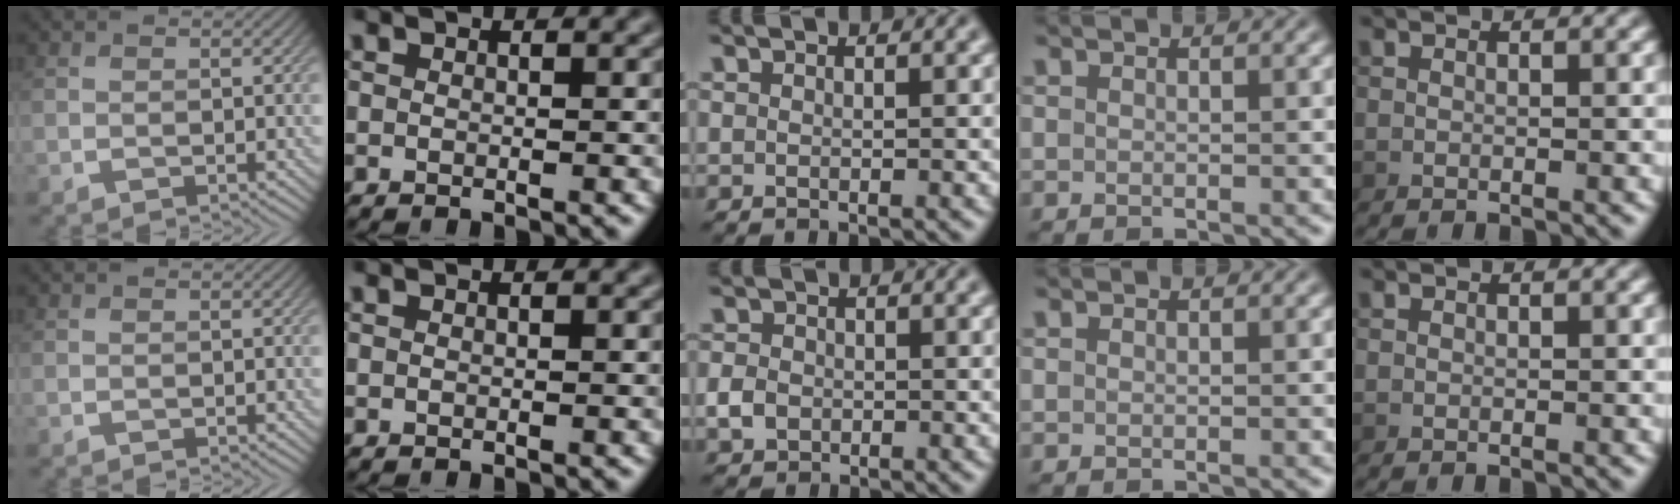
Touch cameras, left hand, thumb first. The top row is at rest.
{"middle": {"total": 1.8, "force": [-0.5, 1.5, 0.8], "torque": [-0.014, -0.002, -0.015]}}